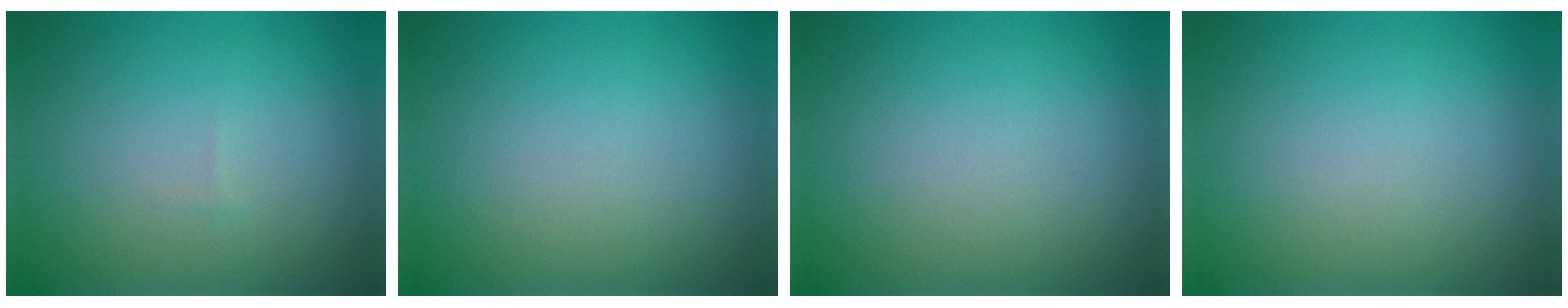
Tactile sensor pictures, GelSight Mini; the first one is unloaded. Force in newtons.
{"total": 0.0}
{"total": 0.0}
{"total": 0.0}